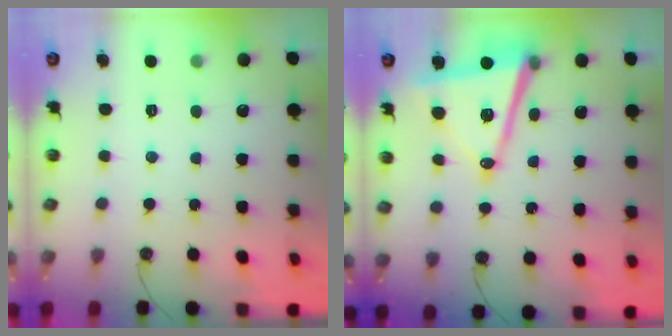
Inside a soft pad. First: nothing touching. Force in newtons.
{"total": 13.7, "press": 13.1, "slide": 3.9}